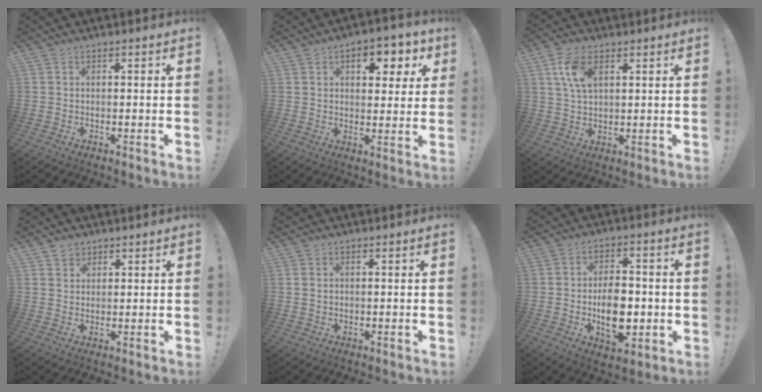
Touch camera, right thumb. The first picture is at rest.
{"total": 8.4, "force": [3.5, 4.9, 5.8], "torque": [-0.060, -0.013, 0.054]}
{"total": 8.2, "force": [3.5, 4.6, 5.8], "torque": [-0.108, -0.006, 0.065]}
{"total": 2.9, "force": [2.1, 1.9, 0.2], "torque": [-0.001, -0.010, 0.039]}
{"total": 1.2, "force": [0.5, 0.9, 0.7], "torque": [-0.009, 0.001, 0.008]}
{"total": 12.6, "force": [-2.3, 7.7, 9.8], "torque": [-0.166, 0.006, -0.037]}